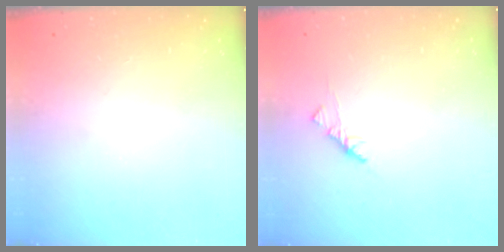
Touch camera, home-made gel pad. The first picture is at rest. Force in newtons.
{"total": 1.9, "press": 1.7, "slide": 0.6}